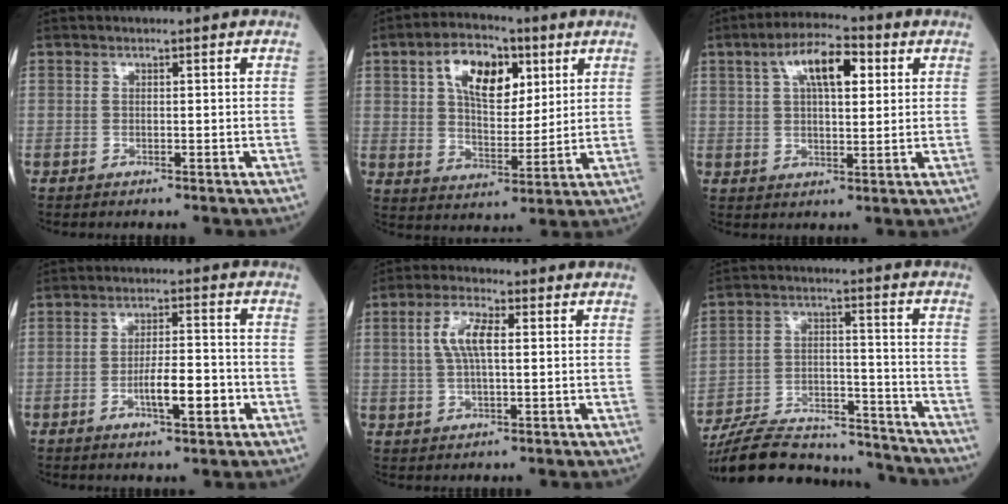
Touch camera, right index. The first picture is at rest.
{"total": 11.4, "force": [4.7, 6.0, 8.5], "torque": [-0.153, 0.021, 0.081]}
{"total": 9.3, "force": [3.5, 3.2, 7.9], "torque": [-0.142, 0.023, 0.058]}
{"total": 6.3, "force": [-2.3, 1.3, 5.8], "torque": [-0.100, 0.002, -0.037]}
{"total": 6.0, "force": [1.2, 1.7, 5.6], "torque": [-0.120, 0.011, 0.024]}
{"total": 20.5, "force": [-19.3, 3.8, 5.7], "torque": [-0.120, 0.011, -0.297]}